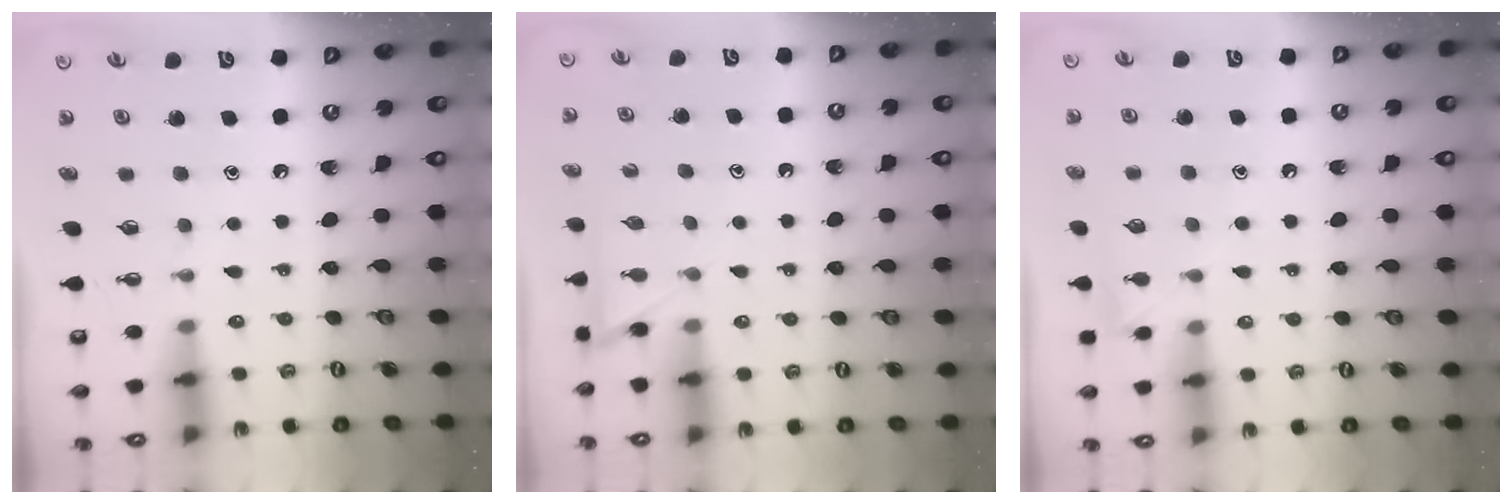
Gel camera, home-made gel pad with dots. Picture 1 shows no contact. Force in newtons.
{"total": 4.5, "press": 4.5, "slide": 0.3}
{"total": 6.1, "press": 6.1, "slide": 0.5}